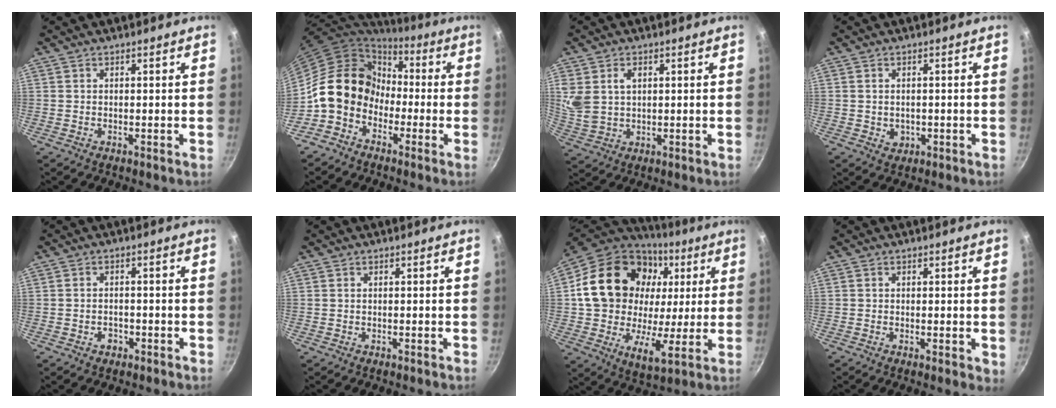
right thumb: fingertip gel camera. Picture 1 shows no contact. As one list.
[{"total": 12.9, "force": [-3.3, 10.7, 6.5], "torque": [-0.067, 0.049, -0.077]}, {"total": 7.1, "force": [2.2, 5.0, 4.6], "torque": [-0.087, -0.009, 0.050]}, {"total": 2.4, "force": [-0.2, 2.0, 1.2], "torque": [-0.019, 0.000, 0.004]}, {"total": 2.2, "force": [-1.1, 1.7, 0.9], "torque": [-0.008, 0.013, -0.011]}, {"total": 0.0}, {"total": 26.3, "force": [5.5, 19.0, 17.3], "torque": [-0.278, -0.003, 0.083]}, {"total": 1.9, "force": [0.0, 0.8, 1.8], "torque": [-0.023, -0.005, -0.001]}]